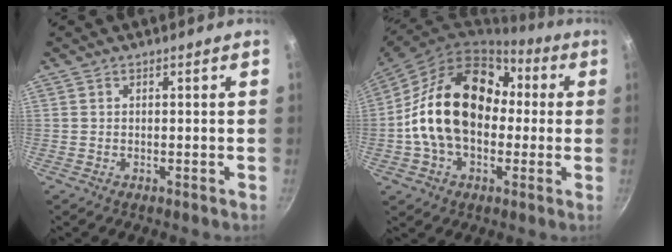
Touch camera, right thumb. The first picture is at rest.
{"total": 21.8, "force": [0.7, 15.3, 15.5], "torque": [-0.248, 0.051, 0.004]}